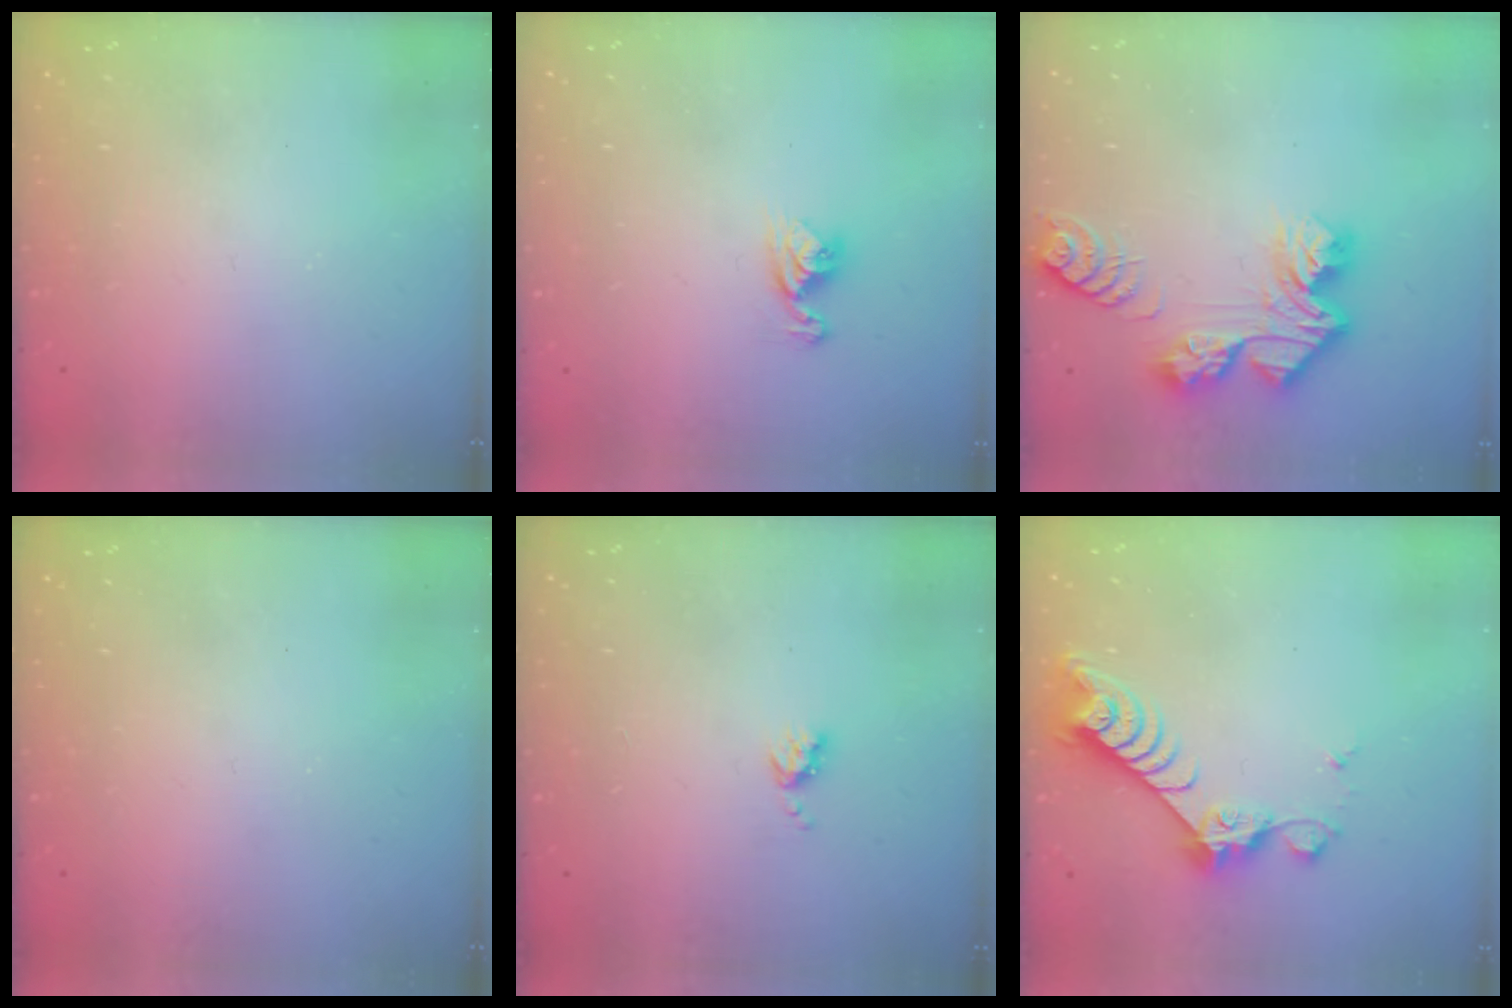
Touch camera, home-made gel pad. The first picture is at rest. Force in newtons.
{"total": 6.9, "press": 6.9, "slide": 0.7}
{"total": 12.0, "press": 12.0, "slide": 1.1}
{"total": 0.0}
{"total": 3.9, "press": 3.9, "slide": 0.5}
{"total": 8.1, "press": 8.1, "slide": 0.7}